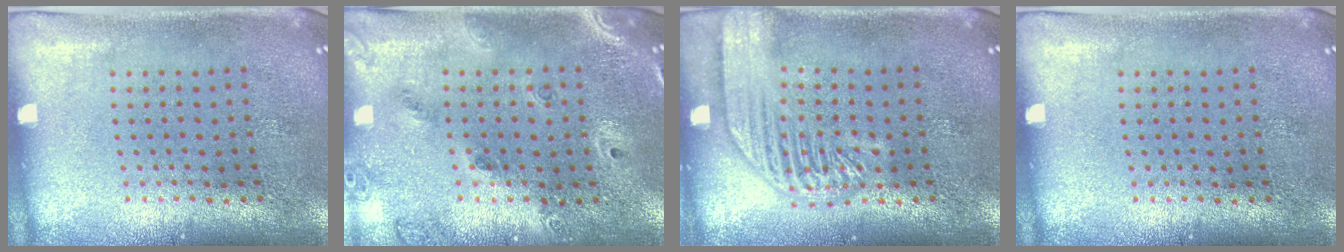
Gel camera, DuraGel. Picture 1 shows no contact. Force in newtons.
{"total": 1.6, "press": 1.4, "slide": 0.8}
{"total": 3.6, "press": 3.6, "slide": 0.5}
{"total": 0.0}